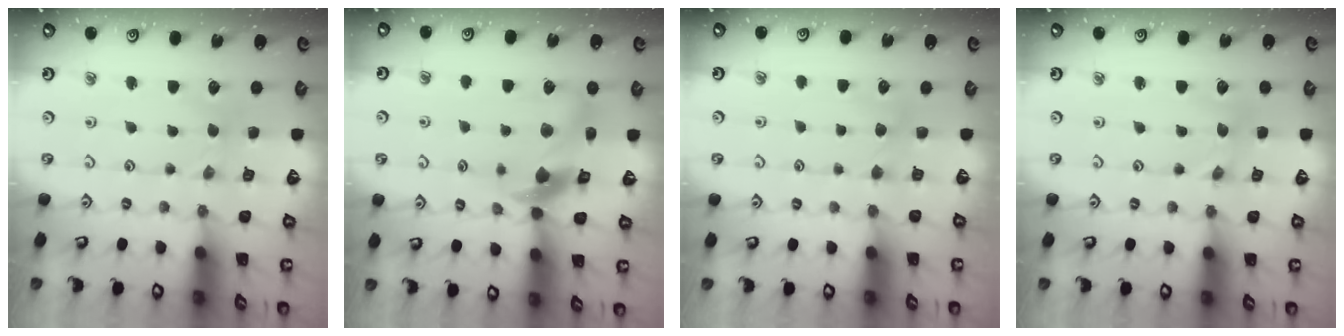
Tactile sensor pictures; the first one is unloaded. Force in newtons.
{"total": 11.2, "press": 11.1, "slide": 1.6}
{"total": 3.2, "press": 3.2, "slide": 0.4}
{"total": 0.0}